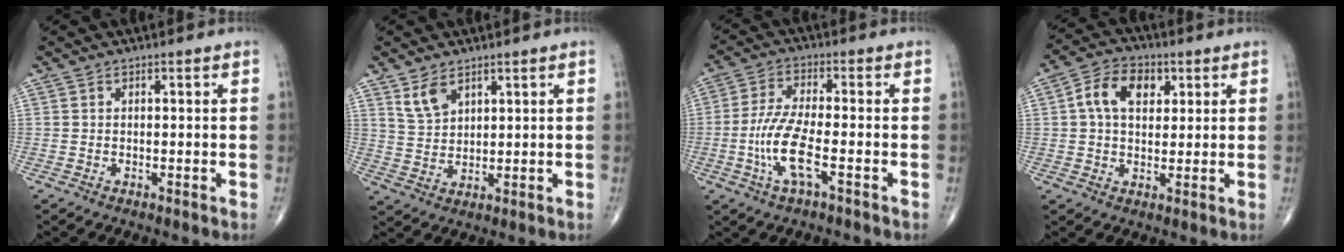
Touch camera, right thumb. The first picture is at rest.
{"total": 4.9, "force": [3.2, 2.7, 2.7], "torque": [-0.043, -0.018, 0.070]}
{"total": 9.4, "force": [-2.8, 2.4, 8.6], "torque": [-0.194, 0.013, -0.057]}
{"total": 9.3, "force": [2.5, 6.3, 6.4], "torque": [-0.094, 0.009, 0.037]}